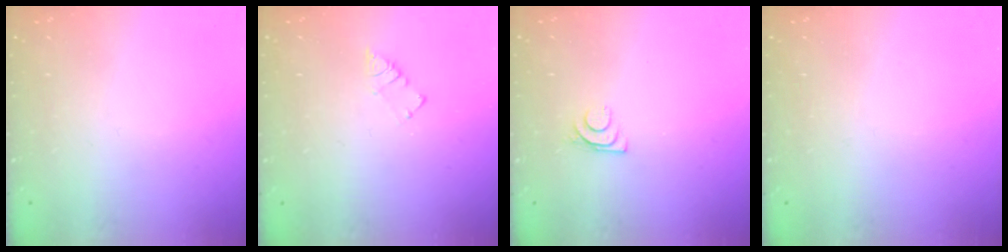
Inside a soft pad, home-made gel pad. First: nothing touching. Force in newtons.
{"total": 2.6, "press": 2.6, "slide": 0.3}
{"total": 6.5, "press": 6.5, "slide": 0.7}
{"total": 2.8, "press": 2.8, "slide": 0.4}